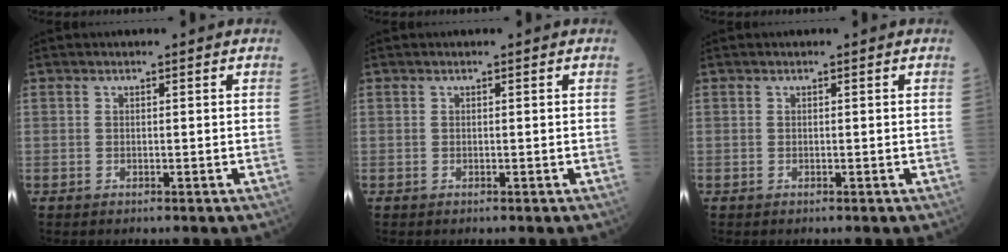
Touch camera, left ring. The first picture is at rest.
{"total": 0.0}
{"total": 0.0}